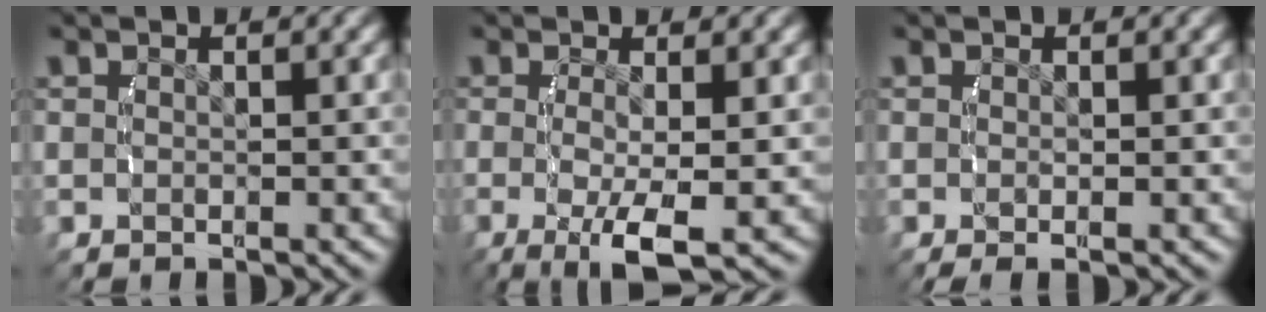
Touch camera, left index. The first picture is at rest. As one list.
[{"total": 5.4, "force": [-2.1, 1.7, 4.7], "torque": [-0.100, -0.036, -0.017]}, {"total": 0.6, "force": [-0.4, 0.0, 0.4], "torque": [-0.011, -0.007, -0.004]}]